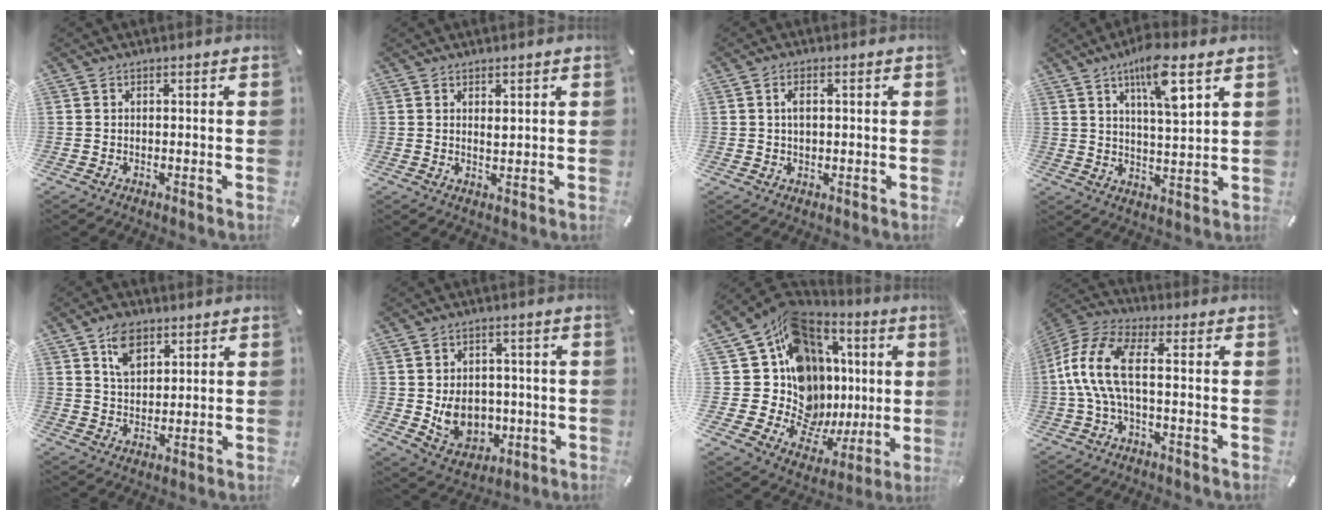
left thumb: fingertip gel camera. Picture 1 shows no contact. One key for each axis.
{"total": 1.7, "fx": 1.0, "fy": 0.8, "fz": 1.0, "tx": -0.014, "ty": -0.004, "tz": 0.018}
{"total": 2.6, "fx": 0.6, "fy": 1.4, "fz": 2.1, "tx": -0.038, "ty": 0.003, "tz": 0.007}
{"total": 10.5, "fx": 6.4, "fy": 2.2, "fz": 8.0, "tx": -0.138, "ty": -0.027, "tz": 0.106}
{"total": 7.4, "fx": 4.2, "fy": 4.8, "fz": 3.8, "tx": -0.065, "ty": -0.005, "tz": 0.078}
{"total": 9.4, "fx": -0.2, "fy": 8.3, "fz": 4.5, "tx": -0.071, "ty": -0.007, "tz": 0.001}
{"total": 19.9, "fx": 3.4, "fy": 15.7, "fz": 11.7, "tx": -0.180, "ty": -0.087, "tz": 0.094}
{"total": 12.5, "fx": -0.7, "fy": 5.2, "fz": 11.3, "tx": -0.245, "ty": -0.007, "tz": -0.015}